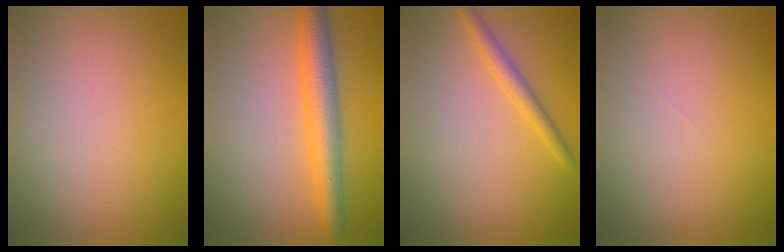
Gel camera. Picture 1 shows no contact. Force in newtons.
{"total": 5.1, "press": 5.1, "slide": 0.1}
{"total": 2.0, "press": 2.0, "slide": 0.0}
{"total": 0.0}